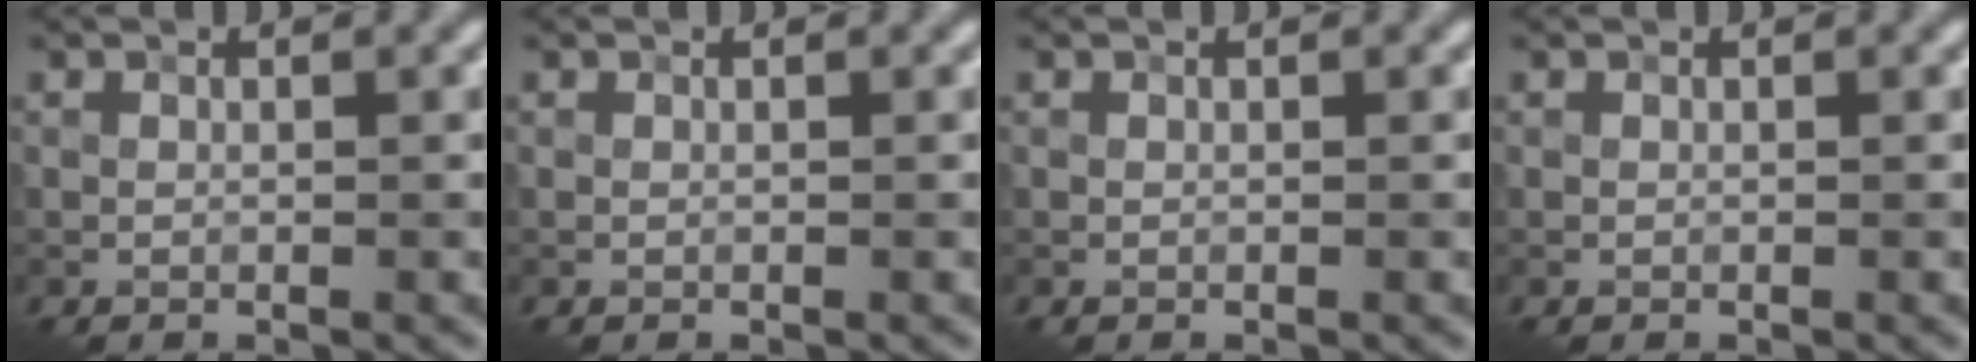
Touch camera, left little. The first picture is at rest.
{"total": 0.0}
{"total": 0.0}
{"total": 0.0}